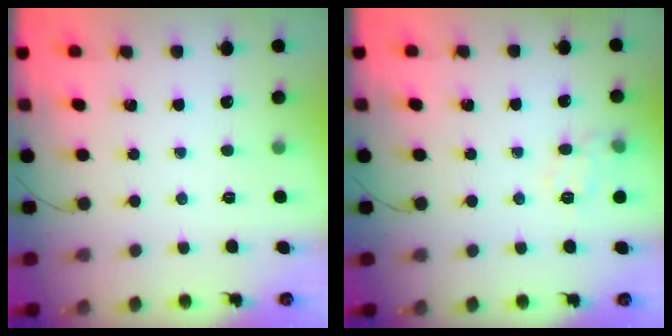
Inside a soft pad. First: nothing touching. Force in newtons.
{"total": 8.4, "press": 8.3, "slide": 0.9}